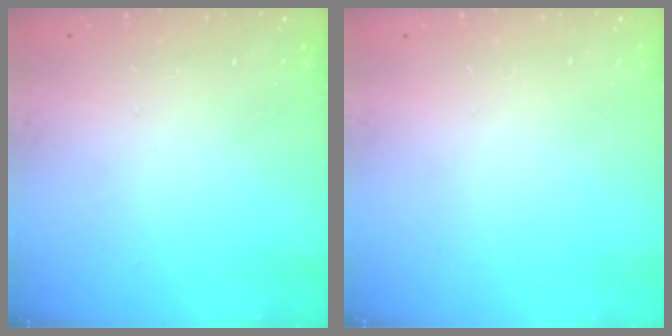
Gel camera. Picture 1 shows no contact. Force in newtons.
{"total": 0.0}